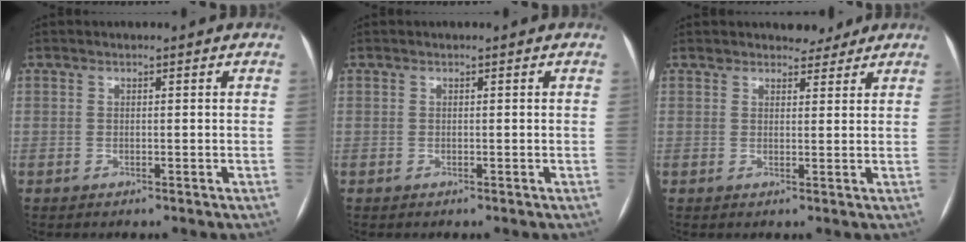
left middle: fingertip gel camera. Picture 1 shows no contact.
{"total": 0.0}
{"total": 2.9, "force": [2.6, 1.2, 0.1], "torque": [0.002, -0.003, 0.034]}